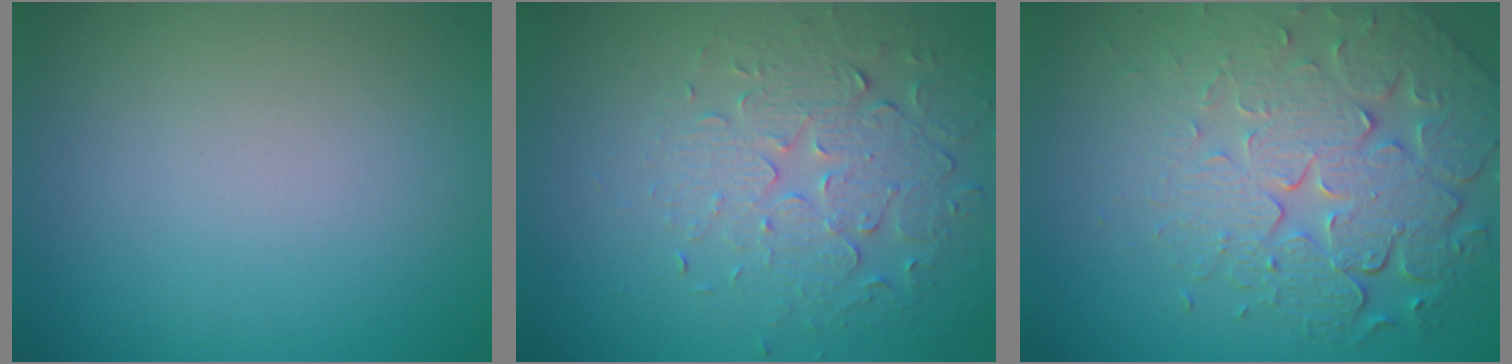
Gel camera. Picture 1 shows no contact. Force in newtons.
{"total": 4.4, "press": 3.5, "slide": 2.7}
{"total": 7.9, "press": 5.6, "slide": 5.5}